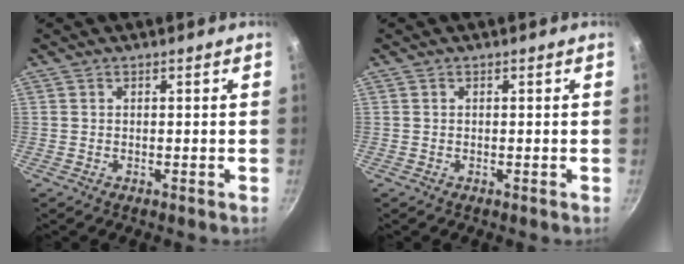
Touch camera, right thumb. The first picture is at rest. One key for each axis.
{"total": 0.0}